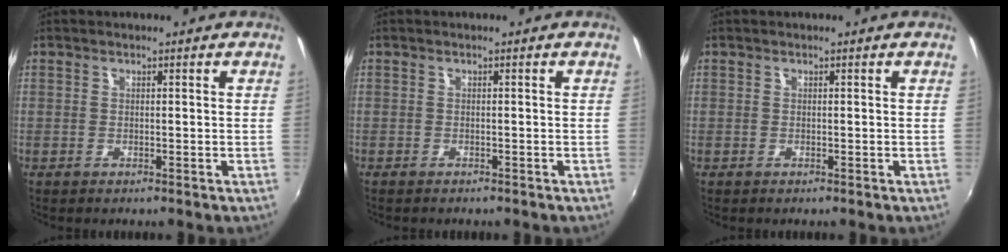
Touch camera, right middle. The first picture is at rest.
{"total": 1.2, "force": [-1.1, 0.4, 0.4], "torque": [-0.011, -0.004, -0.016]}
{"total": 0.0}